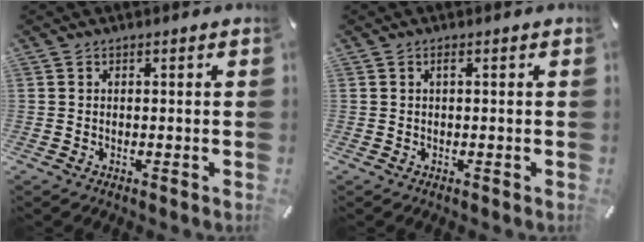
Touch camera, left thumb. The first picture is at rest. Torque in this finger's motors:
{"motor_torque": [-0.34, -0.30, -0.07, 0.01, 0.07]}